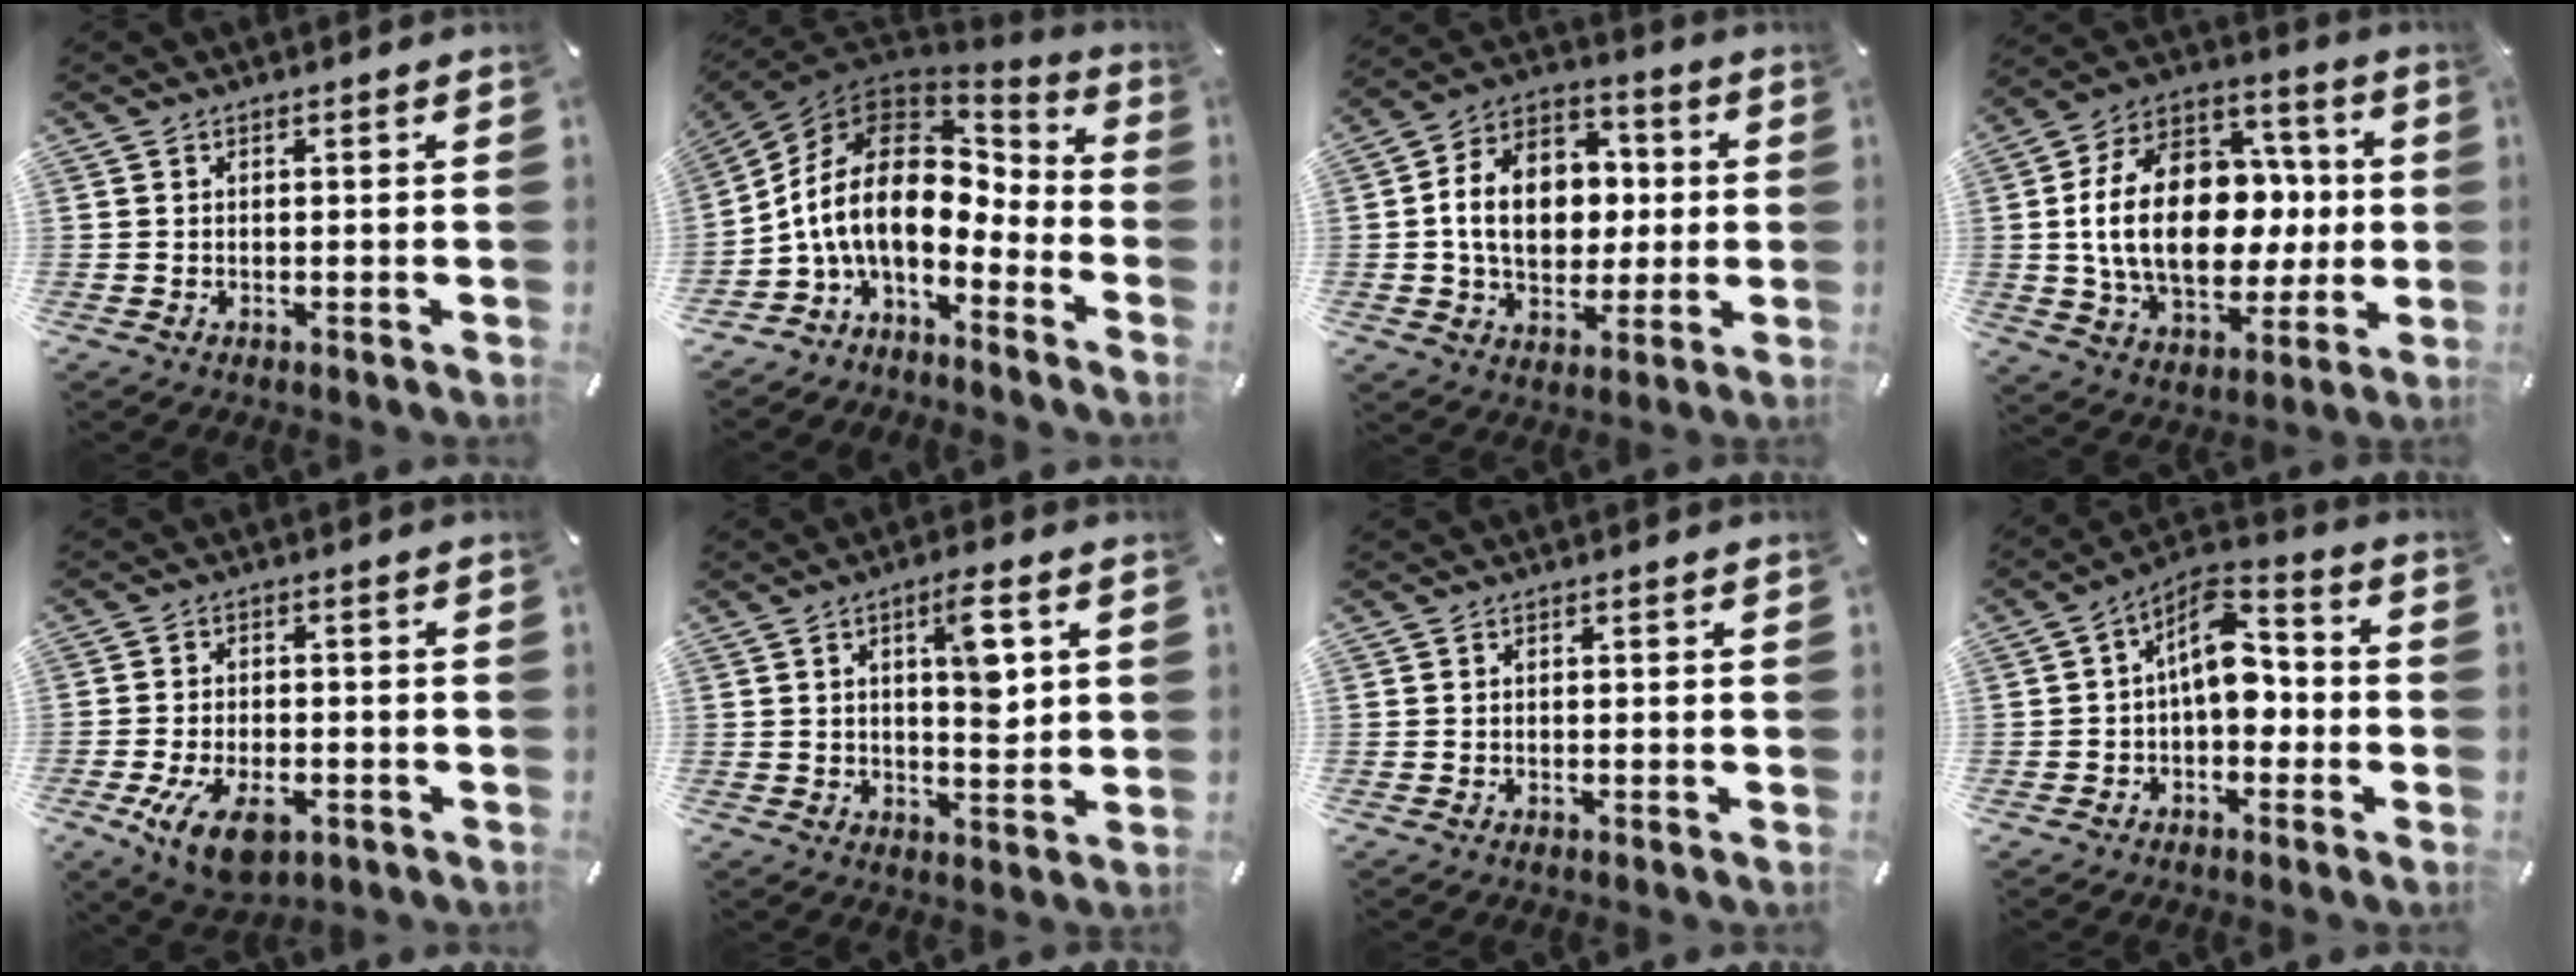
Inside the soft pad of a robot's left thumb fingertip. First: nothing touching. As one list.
[{"total": 16.5, "force": [-1.2, 10.5, 12.6], "torque": [-0.267, -0.002, -0.022]}, {"total": 14.6, "force": [-0.3, 11.4, 9.1], "torque": [-0.184, 0.013, -0.004]}, {"total": 23.1, "force": [-0.4, 16.0, 16.7], "torque": [-0.329, 0.009, 0.000]}, {"total": 9.8, "force": [-4.2, 5.4, 7.0], "torque": [-0.141, 0.004, -0.076]}, {"total": 8.1, "force": [2.6, 2.6, 7.2], "torque": [-0.103, -0.010, 0.034]}, {"total": 0.0}, {"total": 10.6, "force": [0.2, 6.5, 8.3], "torque": [-0.137, -0.009, 0.004]}]